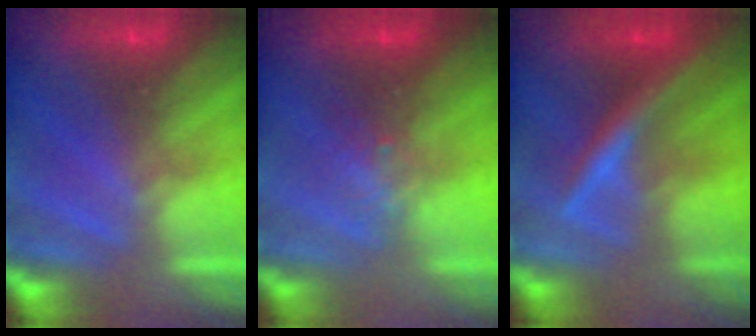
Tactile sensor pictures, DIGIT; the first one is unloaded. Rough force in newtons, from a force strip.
{"total": 2.2}
{"total": 2.4}